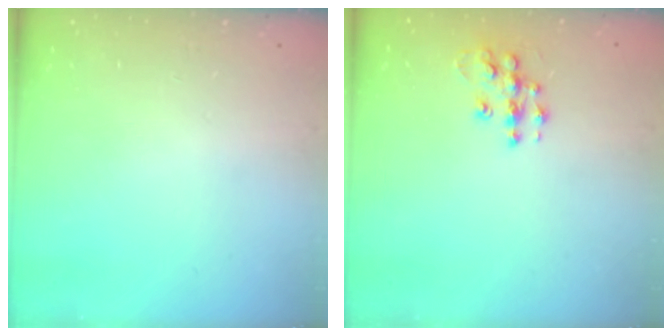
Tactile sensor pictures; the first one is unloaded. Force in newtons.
{"total": 9.4, "press": 9.4, "slide": 0.5}